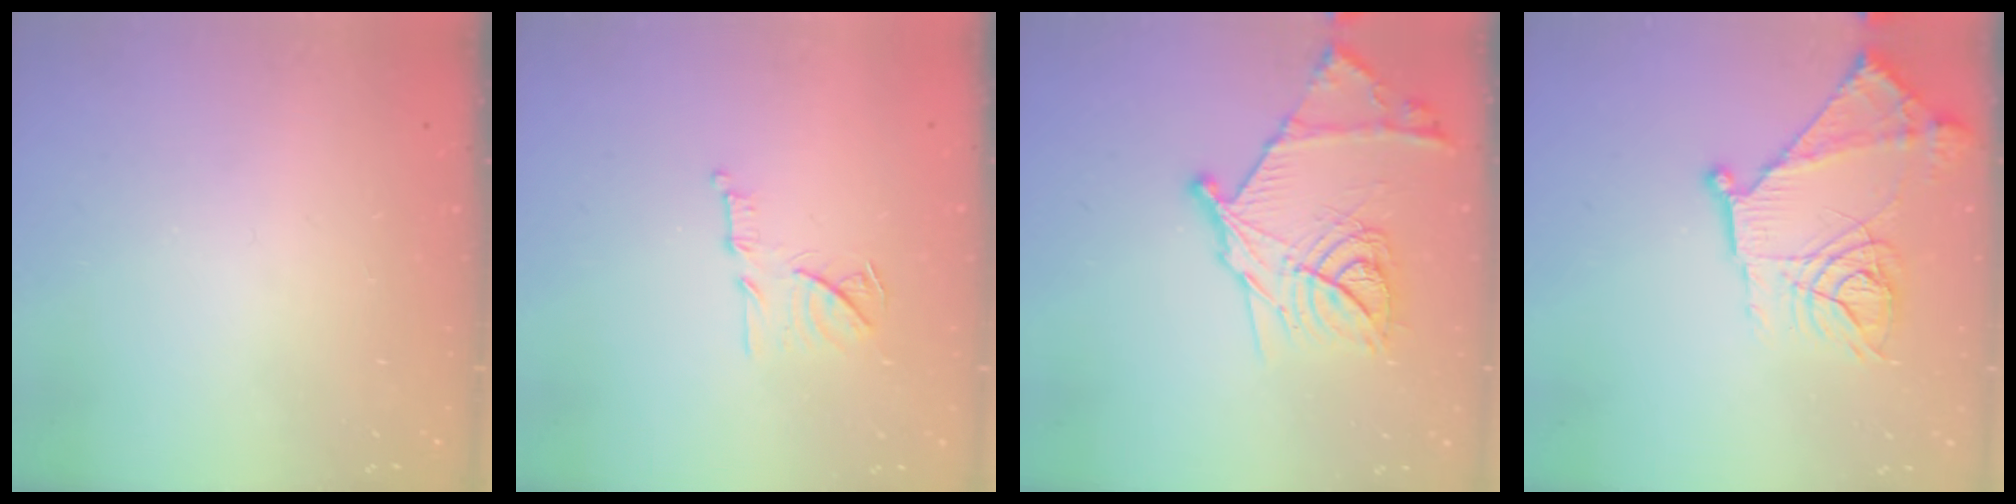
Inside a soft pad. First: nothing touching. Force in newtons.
{"total": 11.8, "press": 11.8, "slide": 0.7}
{"total": 19.6, "press": 19.5, "slide": 1.5}
{"total": 16.5, "press": 16.5, "slide": 1.3}